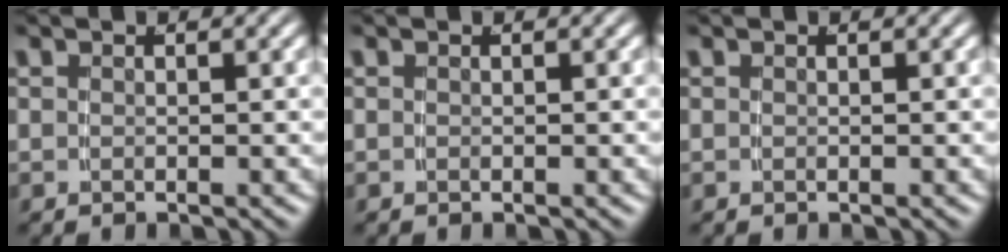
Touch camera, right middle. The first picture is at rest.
{"total": 0.0}
{"total": 0.0}